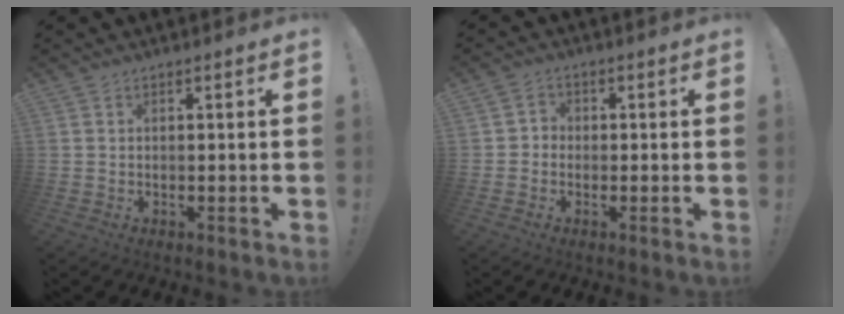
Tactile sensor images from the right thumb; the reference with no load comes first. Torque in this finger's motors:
{"motor_torque": [0.52, 0.41, -0.08, 0.16, -0.03]}